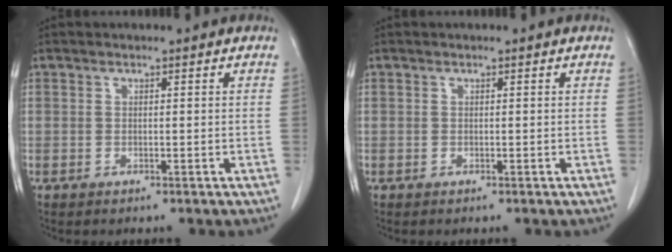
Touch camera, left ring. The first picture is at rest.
{"total": 0.0}